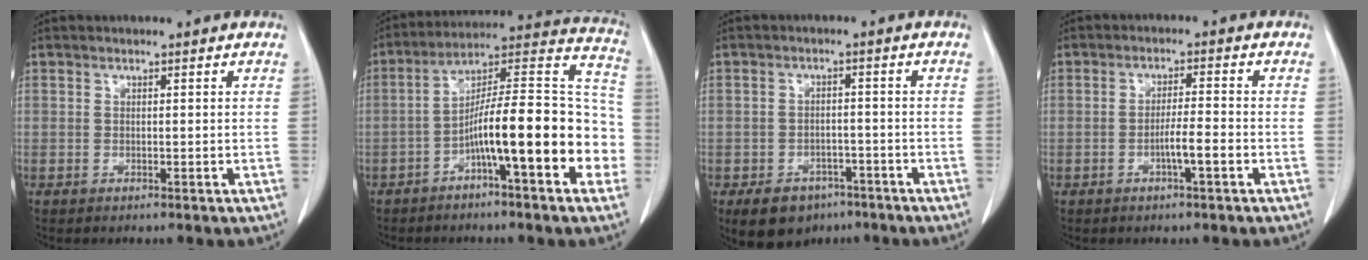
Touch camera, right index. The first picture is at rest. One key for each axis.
{"total": 19.3, "fx": -5.5, "fy": 3.4, "fz": 18.1, "tx": -0.241, "ty": 0.042, "tz": -0.085}
{"total": 7.9, "fx": -4.8, "fy": 5.6, "fz": 2.9, "tx": -0.051, "ty": 0.007, "tz": -0.061}
{"total": 4.2, "fx": -1.6, "fy": 0.4, "fz": 3.9, "tx": -0.070, "ty": 0.003, "tz": -0.027}